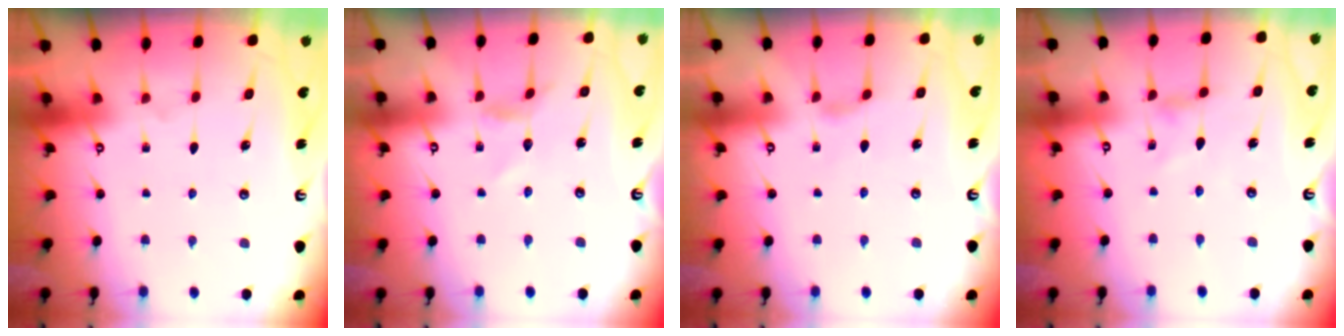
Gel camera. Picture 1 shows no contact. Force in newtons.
{"total": 2.2, "press": 2.2, "slide": 0.1}
{"total": 1.9, "press": 1.8, "slide": 0.5}
{"total": 0.0}